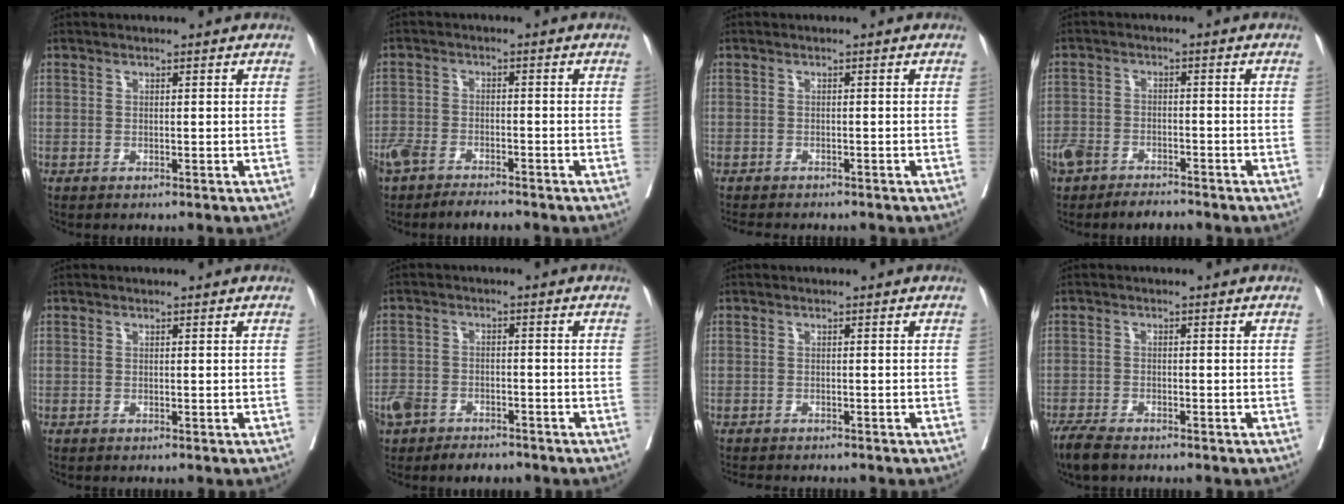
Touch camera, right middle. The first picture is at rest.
{"total": 7.7, "force": [-6.4, 2.5, 3.4], "torque": [-0.068, -0.002, -0.110]}
{"total": 5.9, "force": [-5.3, 1.5, 2.1], "torque": [-0.032, -0.005, -0.075]}
{"total": 6.9, "force": [-5.8, 2.7, 2.6], "torque": [-0.050, 0.002, -0.099]}
{"total": 0.0}
{"total": 8.8, "force": [-6.4, 4.9, 3.5], "torque": [-0.083, 0.007, -0.103]}
{"total": 5.1, "force": [-4.6, 1.3, 1.8], "torque": [-0.027, -0.007, -0.064]}
{"total": 4.4, "force": [-3.7, 1.1, 2.2], "torque": [-0.047, -0.011, -0.065]}